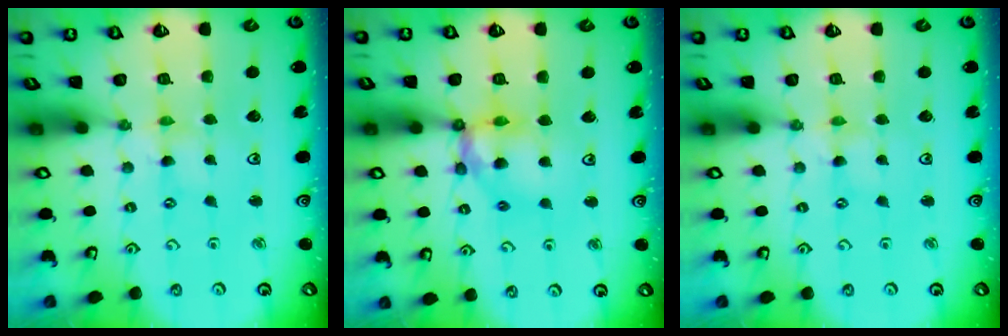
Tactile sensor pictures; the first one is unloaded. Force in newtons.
{"total": 11.5, "press": 11.5, "slide": 1.1}
{"total": 0.0}